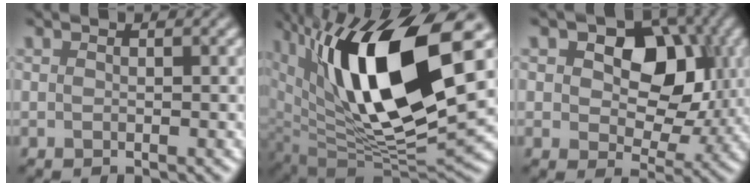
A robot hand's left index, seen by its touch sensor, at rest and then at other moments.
{"total": 14.7, "force": [4.4, 5.8, 12.8], "torque": [-0.203, -0.010, 0.076]}
{"total": 8.7, "force": [1.7, 6.1, 6.0], "torque": [-0.089, -0.004, 0.020]}